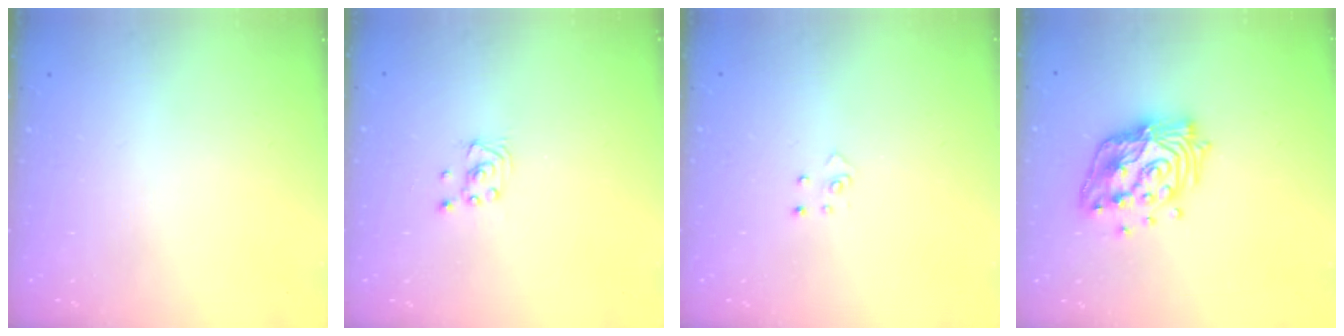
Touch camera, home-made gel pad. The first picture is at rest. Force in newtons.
{"total": 2.3, "press": 2.3, "slide": 0.2}
{"total": 2.6, "press": 2.6, "slide": 0.3}
{"total": 16.7, "press": 16.7, "slide": 1.4}